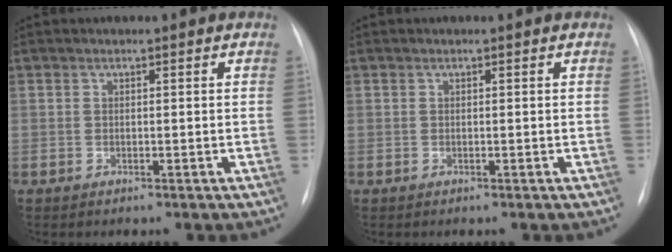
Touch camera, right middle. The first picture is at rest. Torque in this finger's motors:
{"motor_torque": [0.00, 0.00, 0.01, -0.01]}